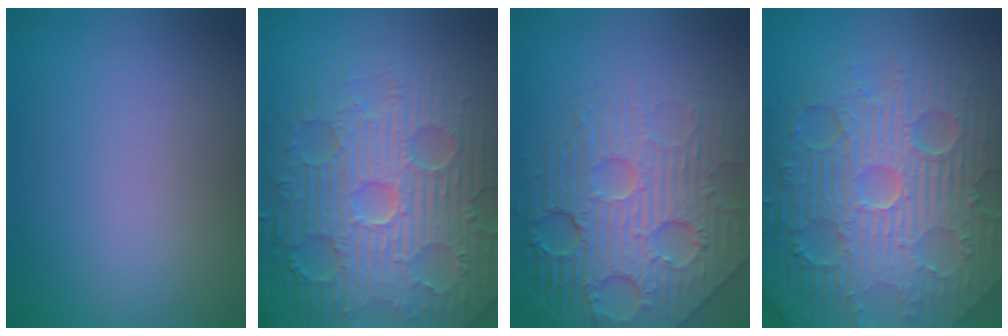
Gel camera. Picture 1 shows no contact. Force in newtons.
{"total": 9.5, "press": 6.8, "slide": 6.6}
{"total": 7.9, "press": 5.6, "slide": 5.5}
{"total": 11.7, "press": 7.4, "slide": 9.0}